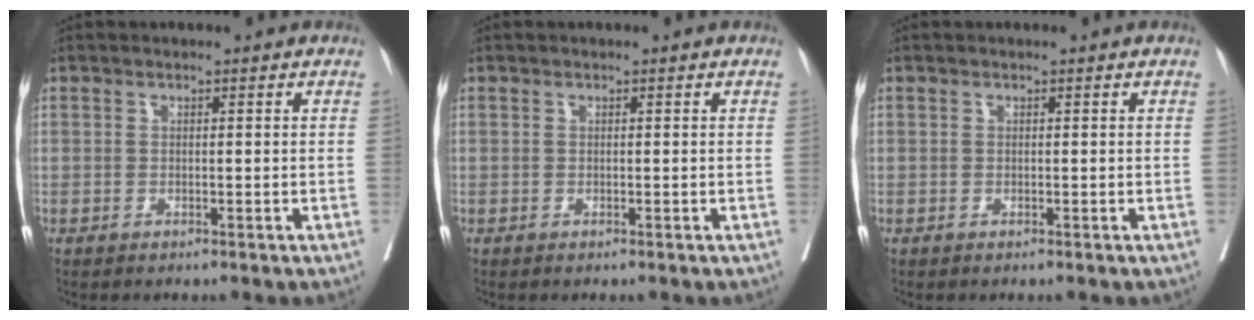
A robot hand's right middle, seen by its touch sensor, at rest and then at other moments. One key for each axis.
{"total": 0.0}
{"total": 0.0}